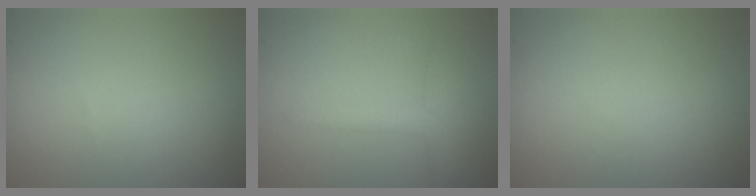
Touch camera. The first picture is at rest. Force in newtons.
{"total": 1.7, "press": 1.7, "slide": 0.1}
{"total": 0.0}